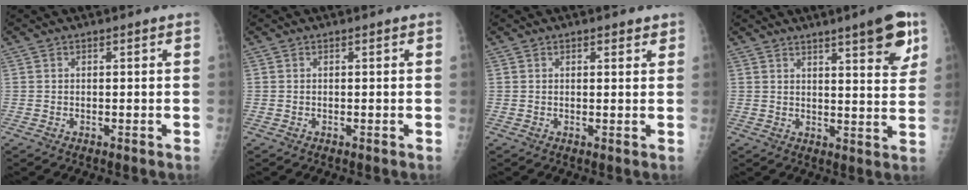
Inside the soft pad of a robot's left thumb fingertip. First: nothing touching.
{"total": 0.0}
{"total": 1.7, "force": [1.2, 0.8, 0.8], "torque": [0.000, -0.005, 0.012]}
{"total": 10.4, "force": [6.1, 2.0, 8.3], "torque": [-0.091, -0.031, 0.080]}